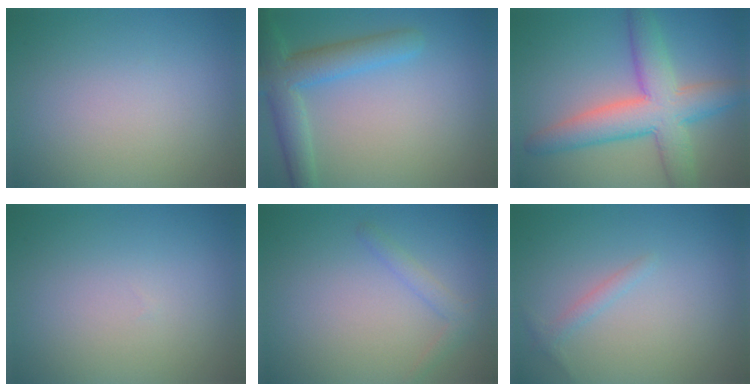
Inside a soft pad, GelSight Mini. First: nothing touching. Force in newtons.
{"total": 5.3, "press": 5.2, "slide": 0.4}
{"total": 7.3, "press": 7.3, "slide": 0.4}
{"total": 0.0}
{"total": 1.4, "press": 1.4, "slide": 0.1}
{"total": 1.1, "press": 1.1, "slide": 0.1}